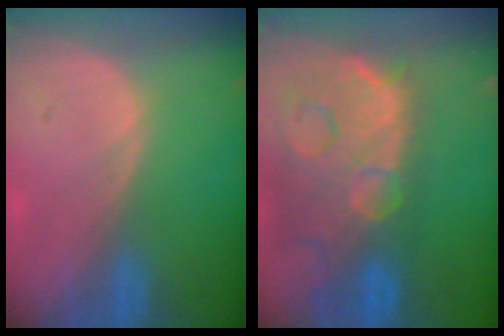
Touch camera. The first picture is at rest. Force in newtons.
{"total": 14.7, "press": 11.9, "slide": 8.6}